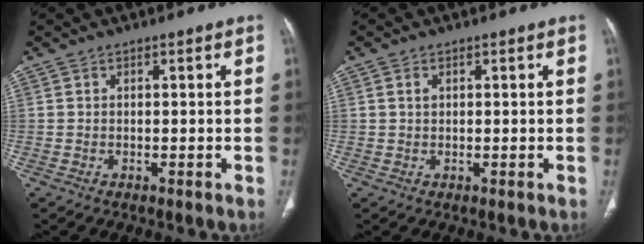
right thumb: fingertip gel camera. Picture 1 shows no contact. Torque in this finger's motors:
{"motor_torque": [-0.37, 0.38, 0.00, -0.02, 0.07]}